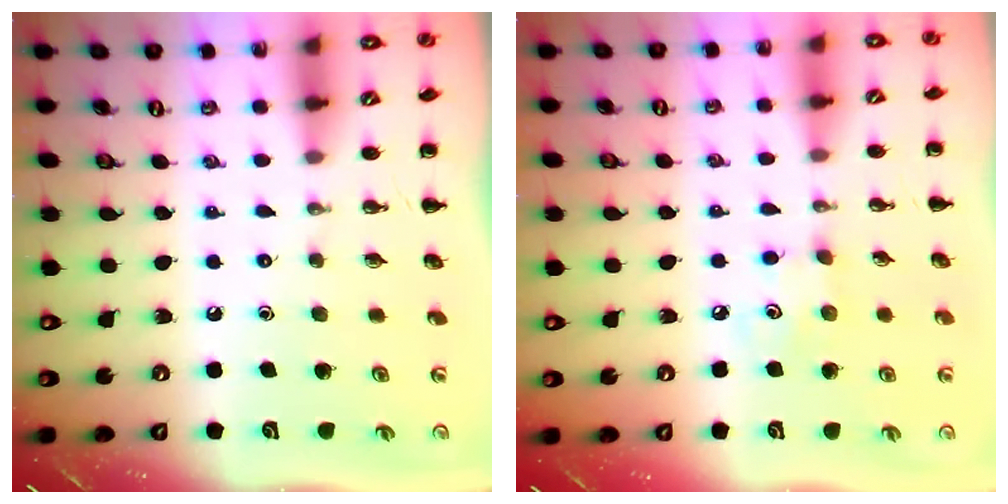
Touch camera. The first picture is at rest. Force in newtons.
{"total": 4.9, "press": 4.7, "slide": 1.2}